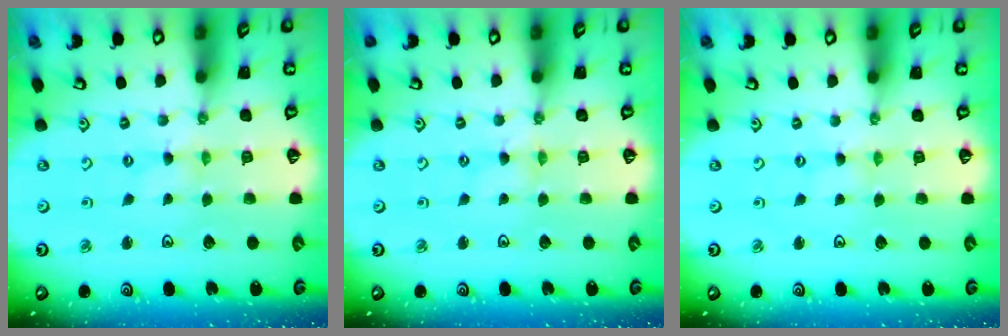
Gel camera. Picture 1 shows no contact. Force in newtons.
{"total": 0.6, "press": 0.6, "slide": 0.1}
{"total": 0.0}